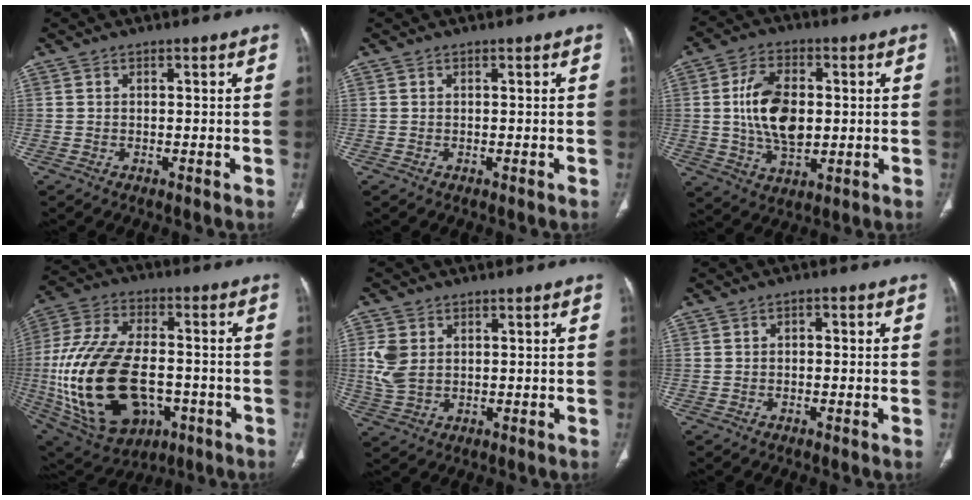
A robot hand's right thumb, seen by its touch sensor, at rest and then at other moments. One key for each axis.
{"total": 0.0}
{"total": 12.8, "fx": 0.7, "fy": 7.7, "fz": 10.2, "tx": -0.173, "ty": 0.000, "tz": 0.019}
{"total": 27.7, "fx": -5.0, "fy": 16.7, "fz": 21.5, "tx": -0.442, "ty": 0.008, "tz": -0.058}
{"total": 5.8, "fx": 1.2, "fy": 4.2, "fz": 3.9, "tx": -0.086, "ty": -0.002, "tz": 0.032}
{"total": 1.4, "fx": 0.0, "fy": 0.9, "fz": 1.0, "tx": -0.009, "ty": 0.006, "tz": -0.004}